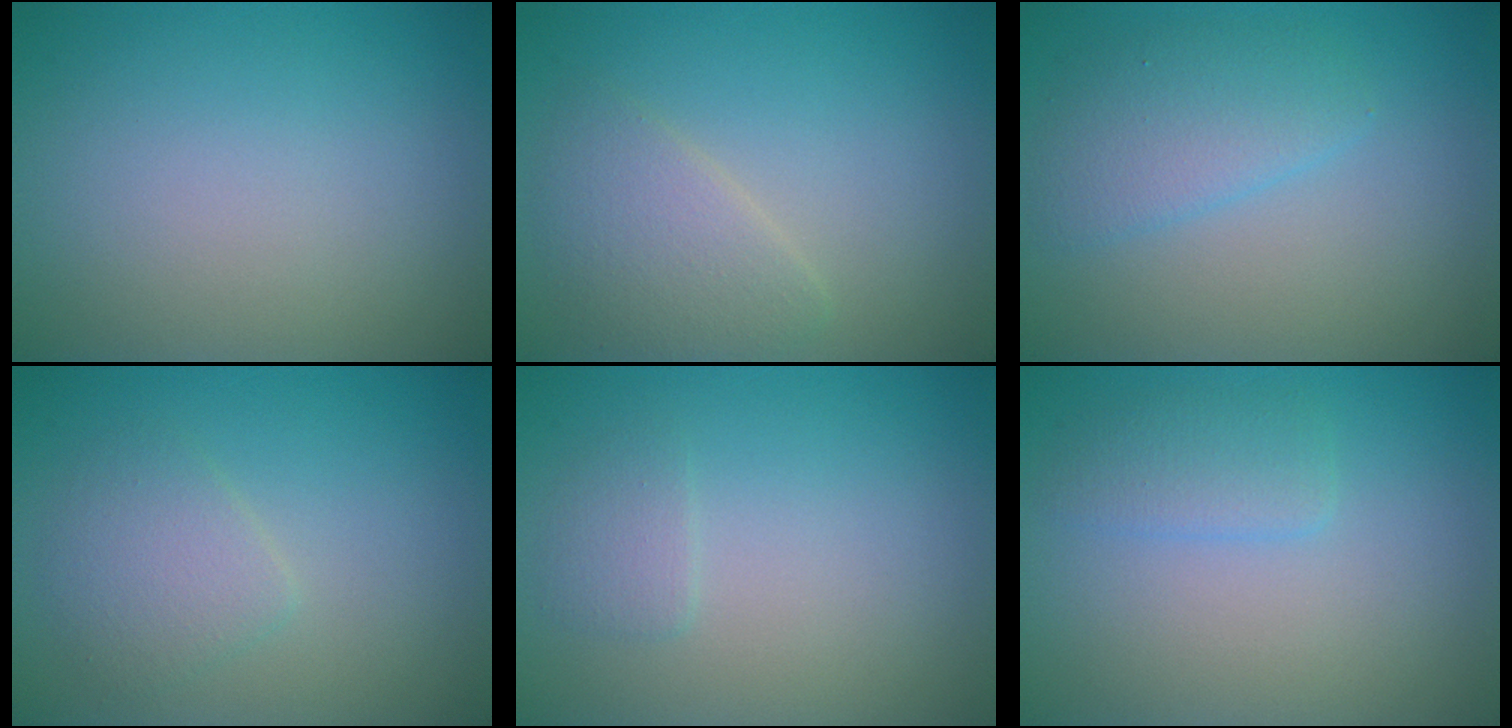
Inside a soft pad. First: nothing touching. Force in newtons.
{"total": 3.1, "press": 3.1, "slide": 0.0}
{"total": 3.0, "press": 3.0, "slide": 0.2}
{"total": 2.4, "press": 2.4, "slide": 0.1}
{"total": 1.2, "press": 1.1, "slide": 0.3}
{"total": 1.9, "press": 1.9, "slide": 0.1}